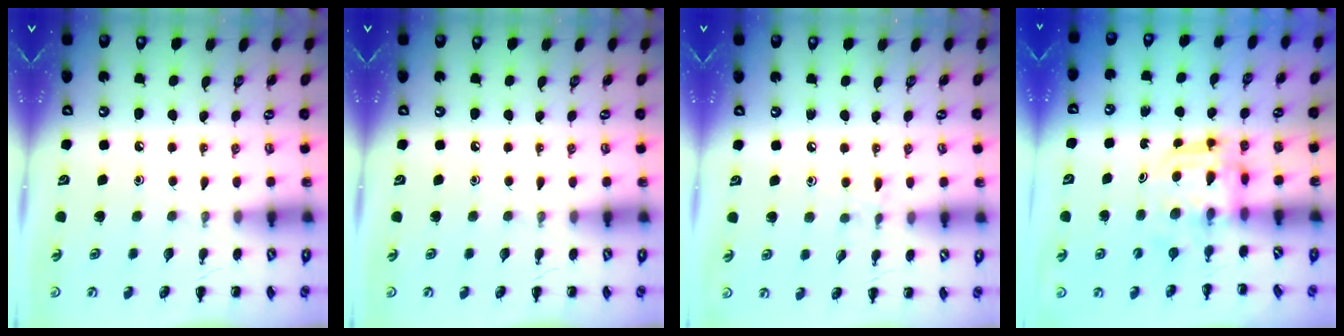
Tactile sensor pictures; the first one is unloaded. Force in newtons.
{"total": 0.0}
{"total": 5.8, "press": 5.5, "slide": 1.9}
{"total": 3.2, "press": 3.2, "slide": 0.2}